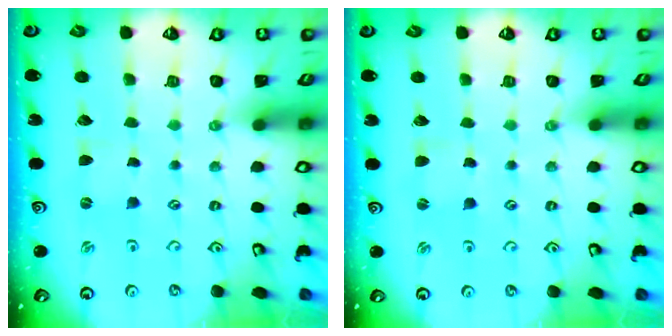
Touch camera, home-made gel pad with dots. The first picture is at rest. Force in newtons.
{"total": 1.5, "press": 1.4, "slide": 0.3}